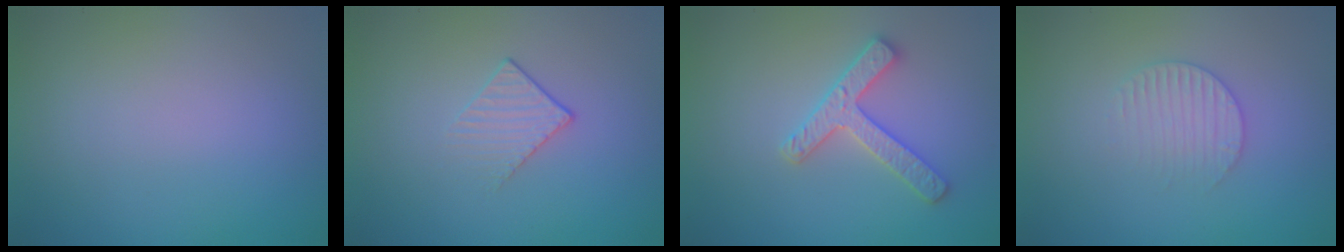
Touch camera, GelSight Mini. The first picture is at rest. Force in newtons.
{"total": 1.5, "press": 0.9, "slide": 1.2}
{"total": 2.9, "press": 2.9, "slide": 0.5}
{"total": 2.2, "press": 2.1, "slide": 0.5}